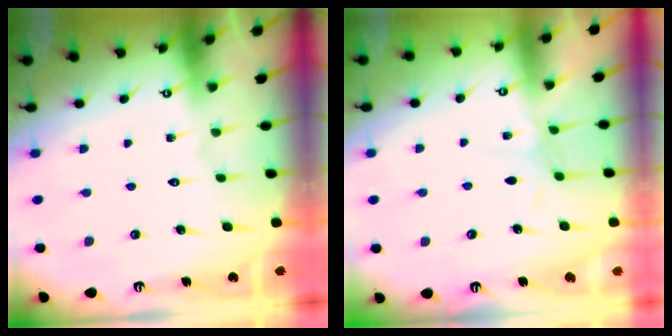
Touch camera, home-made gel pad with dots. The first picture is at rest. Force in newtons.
{"total": 2.5, "press": 2.4, "slide": 0.6}